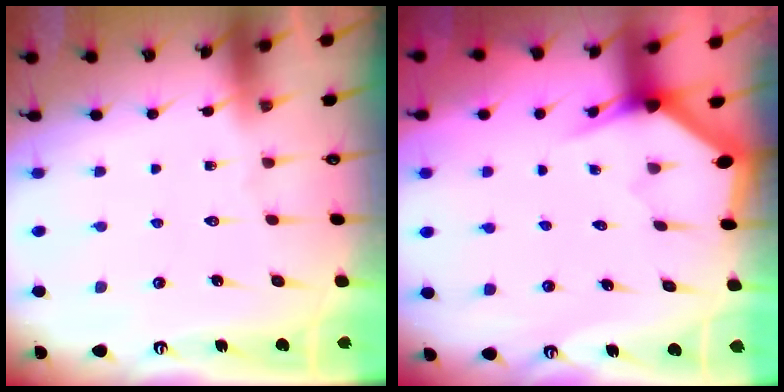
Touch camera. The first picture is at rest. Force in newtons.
{"total": 3.0, "press": 3.0, "slide": 0.0}